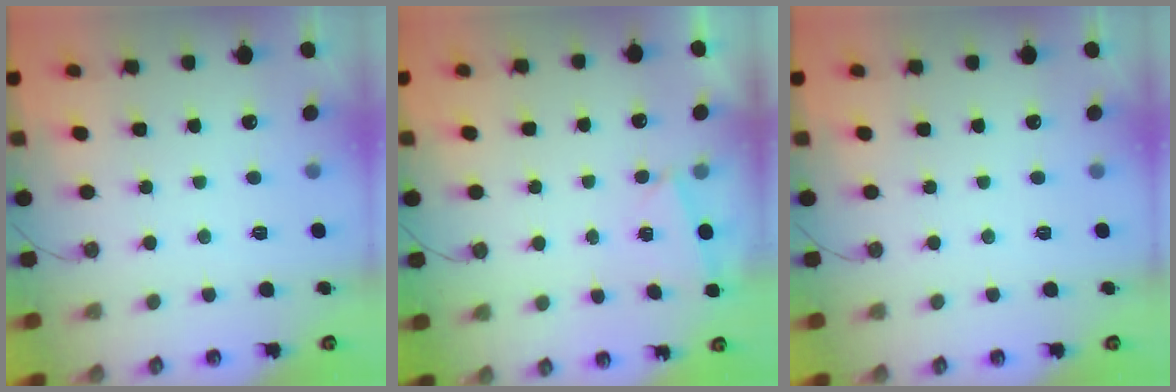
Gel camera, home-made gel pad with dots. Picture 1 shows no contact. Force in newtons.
{"total": 2.0, "press": 0.9, "slide": 1.8}
{"total": 0.0}